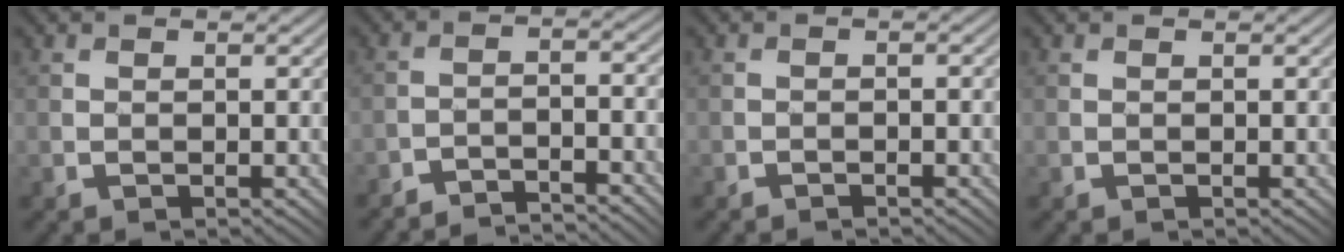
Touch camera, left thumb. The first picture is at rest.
{"total": 3.9, "force": [-3.8, -0.5, 0.9], "torque": [-0.016, 0.014, -0.074]}
{"total": 0.9, "force": [-0.9, 0.1, 0.4], "torque": [-0.001, 0.010, -0.013]}
{"total": 0.0}